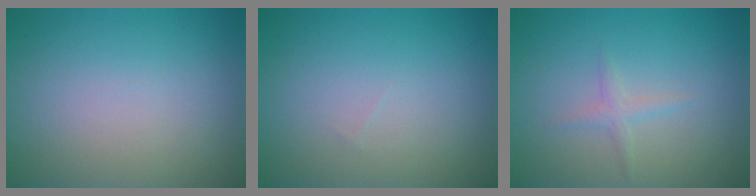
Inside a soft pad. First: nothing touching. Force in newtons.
{"total": 0.0}
{"total": 1.1, "press": 1.1, "slide": 0.0}